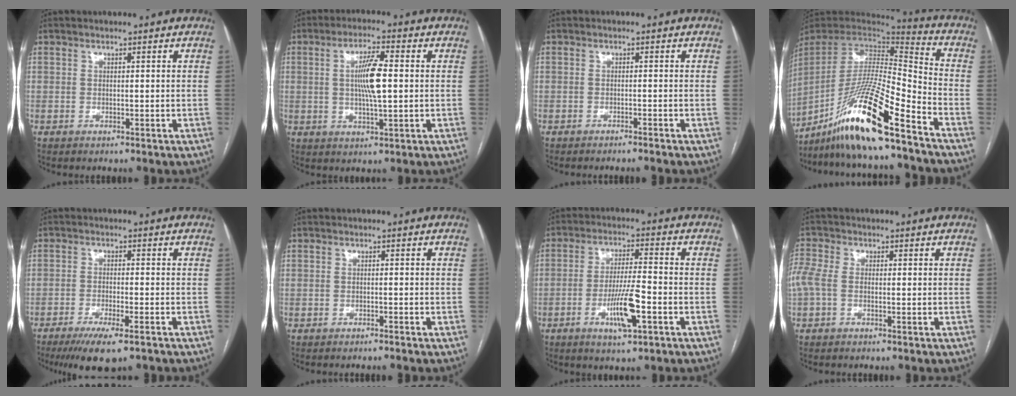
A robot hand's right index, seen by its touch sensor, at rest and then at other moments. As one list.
[{"total": 7.3, "force": [0.5, 0.8, 7.2], "torque": [-0.137, 0.002, 0.008]}, {"total": 2.2, "force": [-1.9, -0.9, 0.6], "torque": [-0.005, 0.003, -0.029]}, {"total": 19.6, "force": [-13.8, 0.5, 13.9], "torque": [-0.294, -0.019, -0.258]}, {"total": 8.2, "force": [-5.9, 0.7, 5.6], "torque": [-0.089, -0.018, -0.092]}, {"total": 1.6, "force": [-1.4, -0.6, 0.4], "torque": [-0.007, 0.002, -0.020]}, {"total": 8.6, "force": [-3.4, 0.6, 7.9], "torque": [-0.149, -0.007, -0.061]}, {"total": 4.6, "force": [-0.4, 2.6, 3.8], "torque": [-0.116, 0.021, -0.008]}]